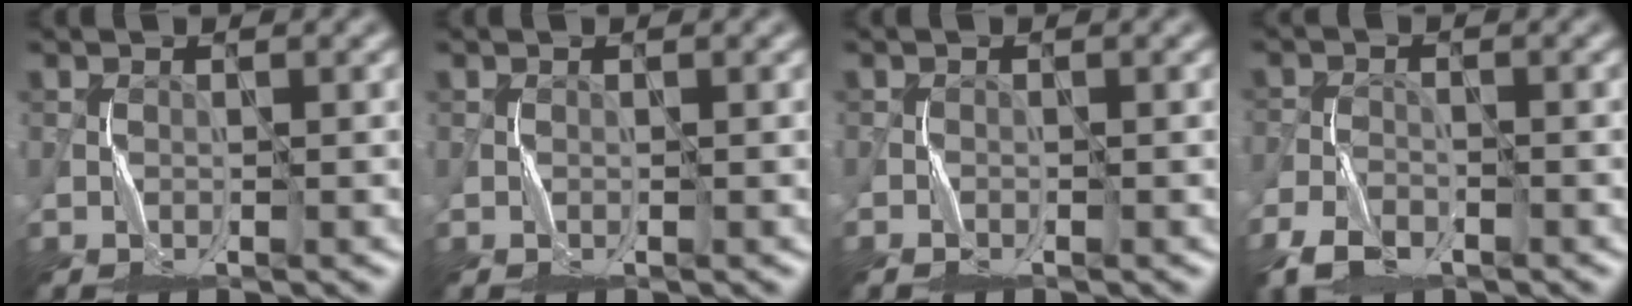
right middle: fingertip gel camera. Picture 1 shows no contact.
{"total": 0.0}
{"total": 0.6, "force": [-0.5, 0.3, 0.2], "torque": [-0.002, 0.000, -0.009]}
{"total": 4.0, "force": [-2.8, 2.0, 2.1], "torque": [-0.044, -0.007, -0.063]}